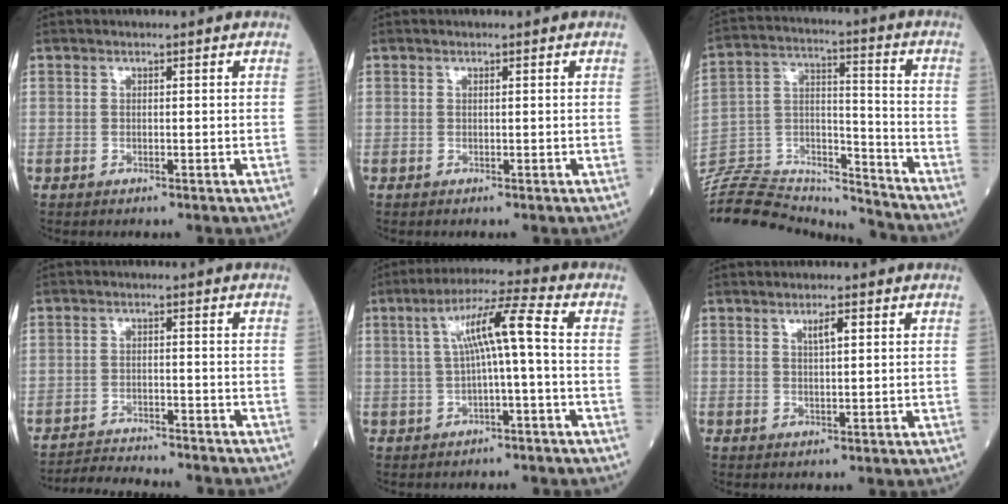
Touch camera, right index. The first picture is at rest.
{"total": 0.0}
{"total": 22.8, "force": [-22.1, 3.3, 4.8], "torque": [-0.125, 0.020, -0.359]}
{"total": 9.5, "force": [-9.1, 0.4, 2.7], "torque": [-0.037, -0.005, -0.135]}
{"total": 7.8, "force": [0.5, -0.1, 7.8], "torque": [-0.135, 0.025, 0.009]}
{"total": 2.2, "force": [1.1, 0.2, 1.9], "torque": [-0.035, -0.001, 0.019]}